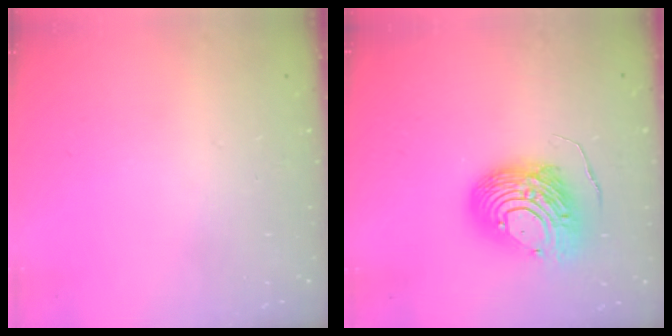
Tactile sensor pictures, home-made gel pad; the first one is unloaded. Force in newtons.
{"total": 13.8, "press": 13.7, "slide": 1.3}